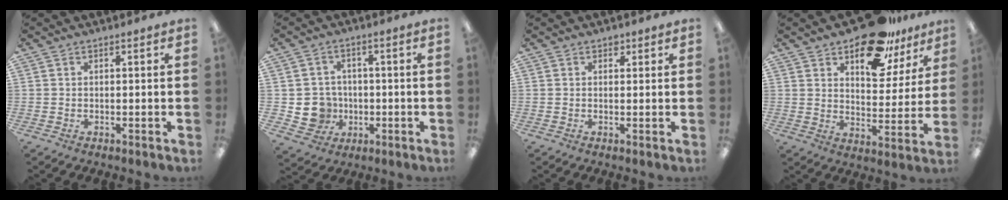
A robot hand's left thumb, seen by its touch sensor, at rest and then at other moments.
{"total": 7.3, "force": [-1.2, 7.0, 1.7], "torque": [-0.048, 0.014, -0.011]}
{"total": 1.4, "force": [0.9, 0.9, 0.4], "torque": [-0.001, 0.000, 0.014]}
{"total": 18.3, "force": [12.6, 9.0, 9.7], "torque": [-0.139, -0.069, 0.218]}